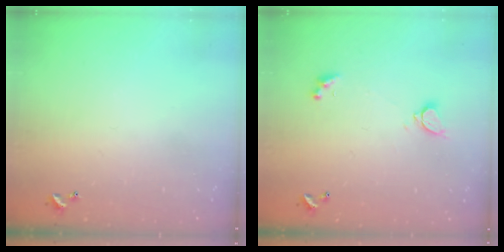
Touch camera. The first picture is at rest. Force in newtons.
{"total": 2.3, "press": 2.2, "slide": 0.7}